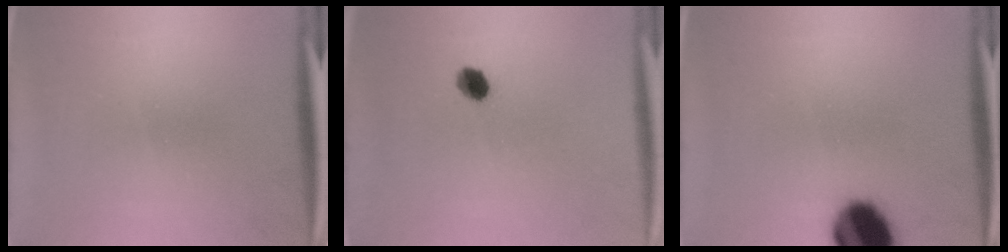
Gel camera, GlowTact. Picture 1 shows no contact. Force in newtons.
{"total": 3.4}
{"total": 14.3}